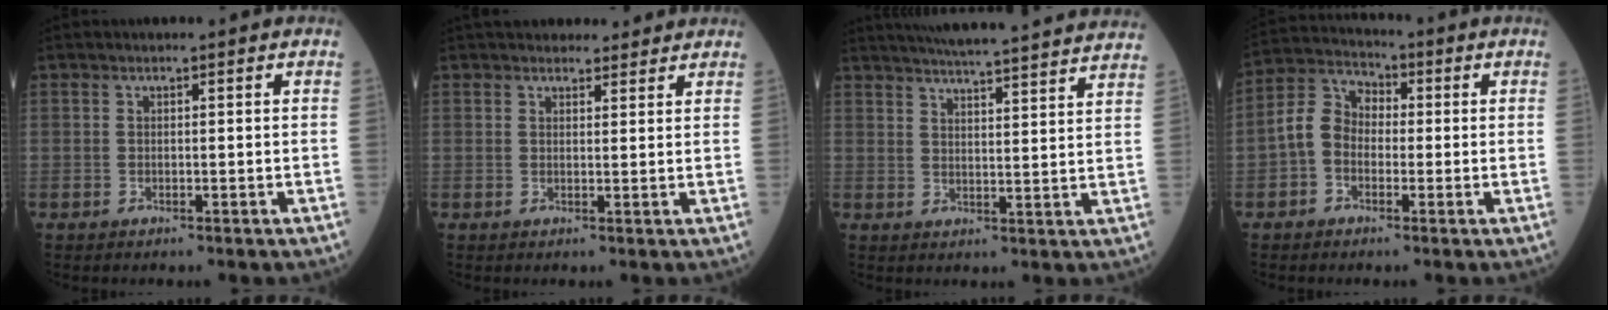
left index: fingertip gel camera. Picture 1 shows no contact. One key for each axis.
{"total": 7.1, "fx": 6.4, "fy": 2.5, "fz": 1.8, "tx": -0.011, "ty": 0.017, "tz": 0.080}
{"total": 24.5, "fx": 22.7, "fy": 0.5, "fz": 9.1, "tx": -0.141, "ty": -0.018, "tz": 0.286}
{"total": 6.5, "fx": -1.2, "fy": 5.1, "fz": 3.9, "tx": -0.092, "ty": 0.028, "tz": -0.035}